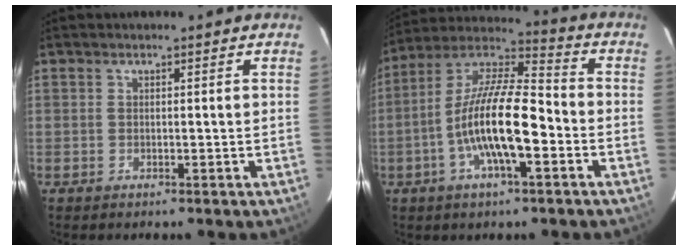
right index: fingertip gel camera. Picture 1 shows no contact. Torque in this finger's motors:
{"motor_torque": [0.71, -0.13, 1.05, 0.21]}